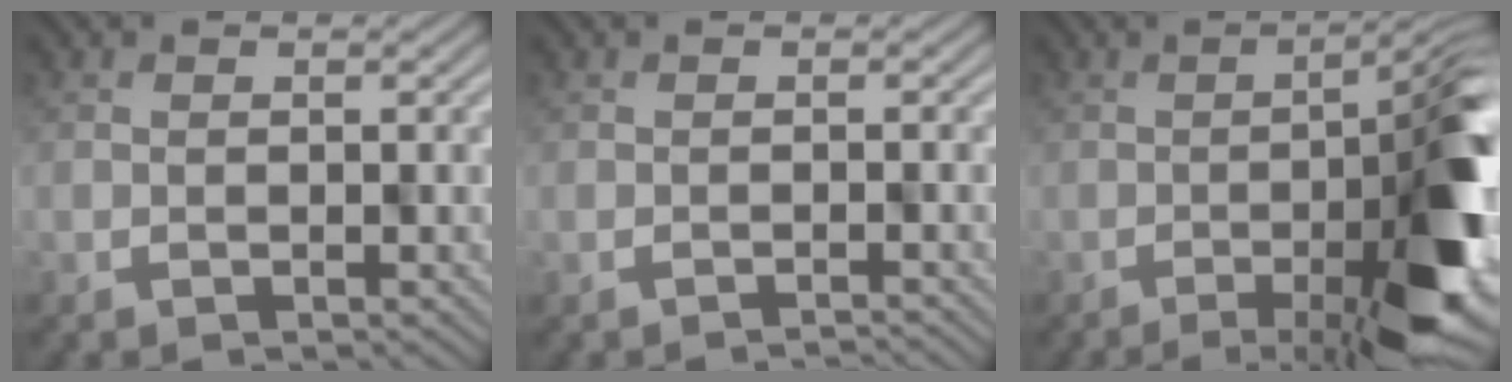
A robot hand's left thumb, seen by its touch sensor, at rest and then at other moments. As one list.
[{"total": 1.2, "force": [-1.1, 0.0, 0.4], "torque": [0.000, 0.005, -0.021]}, {"total": 12.2, "force": [-4.4, 2.2, 11.1], "torque": [-0.132, 0.011, -0.058]}]